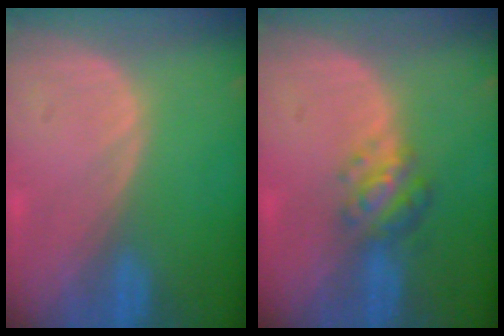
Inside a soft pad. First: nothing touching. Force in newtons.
{"total": 4.9, "press": 4.5, "slide": 1.9}